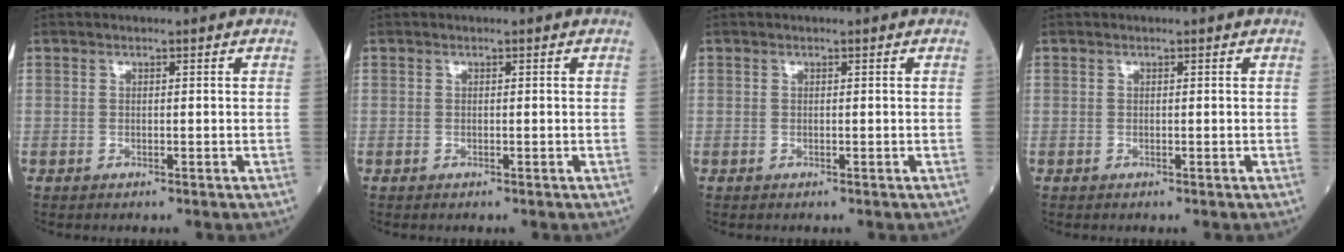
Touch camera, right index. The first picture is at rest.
{"total": 0.0}
{"total": 0.0}
{"total": 0.0}